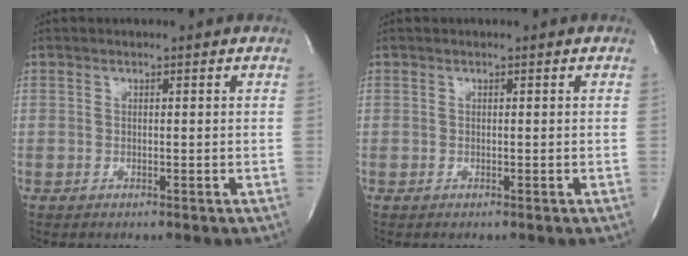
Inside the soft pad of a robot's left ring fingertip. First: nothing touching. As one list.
[{"total": 0.0}]